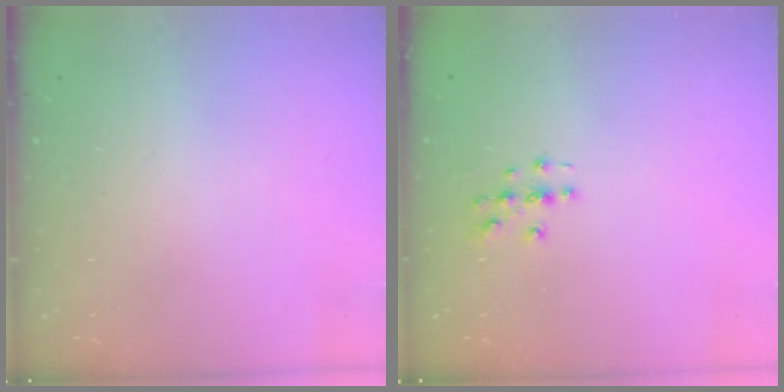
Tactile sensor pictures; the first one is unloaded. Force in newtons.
{"total": 3.1, "press": 3.0, "slide": 0.3}